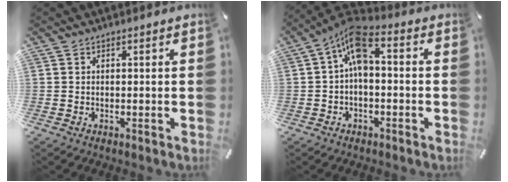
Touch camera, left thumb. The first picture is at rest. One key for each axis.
{"total": 8.7, "fx": 1.1, "fy": 4.7, "fz": 7.2, "tx": -0.155, "ty": -0.004, "tz": 0.019}